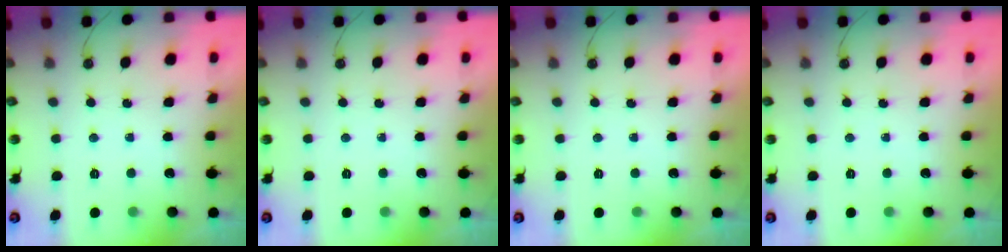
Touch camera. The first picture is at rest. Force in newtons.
{"total": 0.0}
{"total": 0.0}
{"total": 0.0}